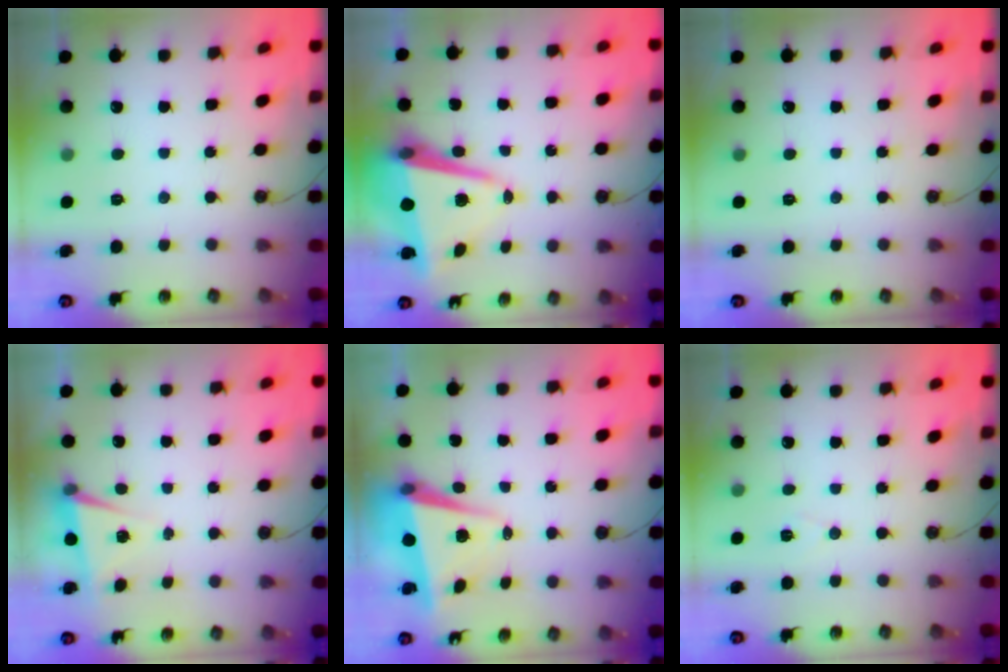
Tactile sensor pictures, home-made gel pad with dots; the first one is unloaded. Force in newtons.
{"total": 10.4, "press": 10.3, "slide": 1.3}
{"total": 0.0}
{"total": 4.4, "press": 2.5, "slide": 3.7}
{"total": 5.9, "press": 5.8, "slide": 0.8}
{"total": 5.6, "press": 3.4, "slide": 4.4}